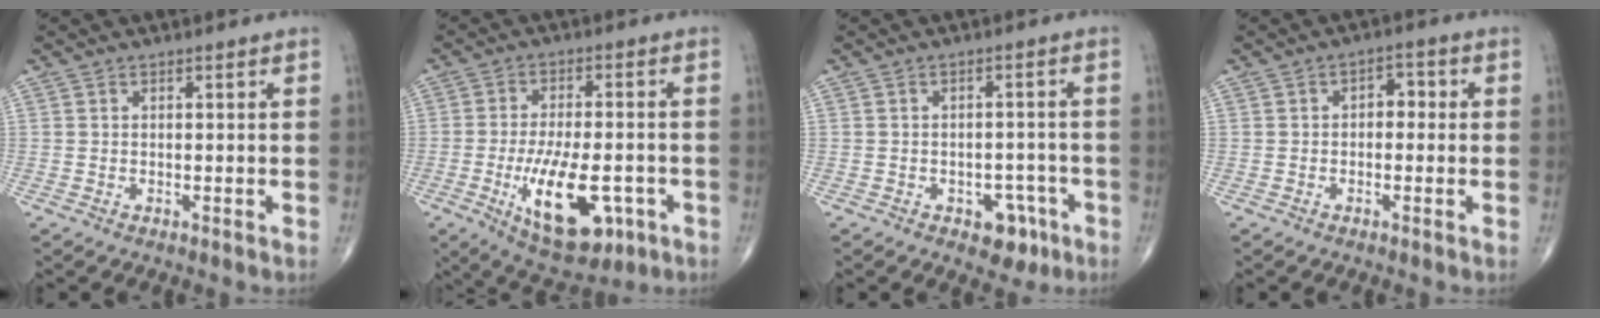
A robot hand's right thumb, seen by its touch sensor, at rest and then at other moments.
{"total": 15.4, "force": [-5.0, 6.8, 12.8], "torque": [-0.202, 0.005, -0.065]}
{"total": 5.6, "force": [-2.9, 3.6, 3.2], "torque": [-0.014, 0.021, -0.034]}
{"total": 3.5, "force": [0.1, 2.3, 2.6], "torque": [-0.017, 0.015, -0.007]}